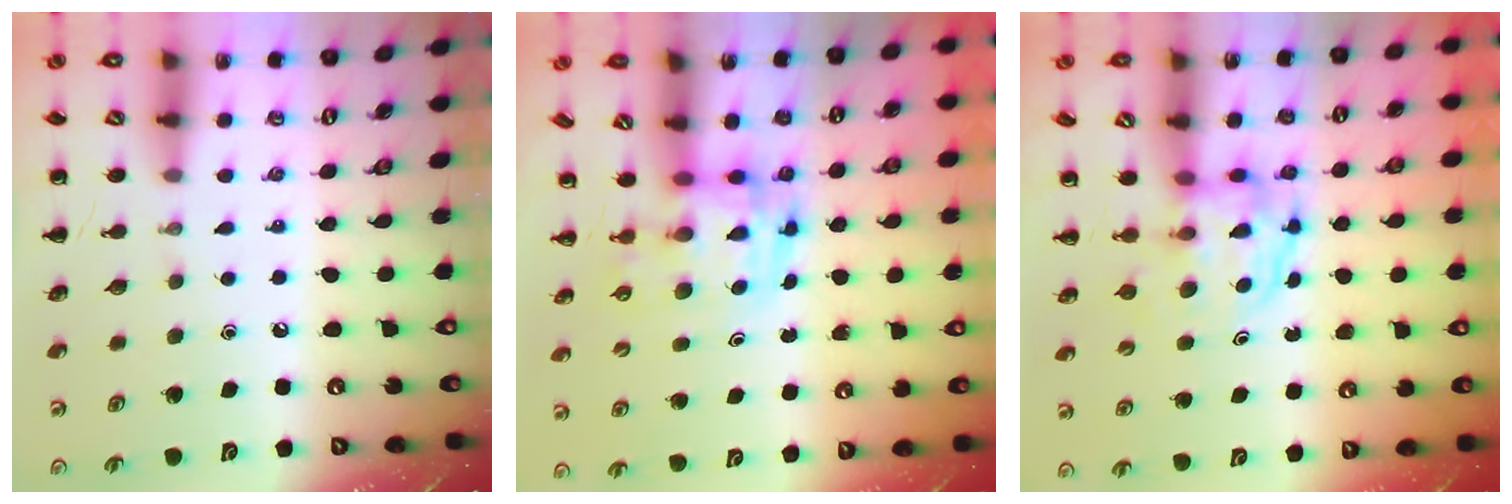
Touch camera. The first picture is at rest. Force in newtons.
{"total": 3.5, "press": 3.5, "slide": 0.6}
{"total": 3.9, "press": 3.9, "slide": 0.3}